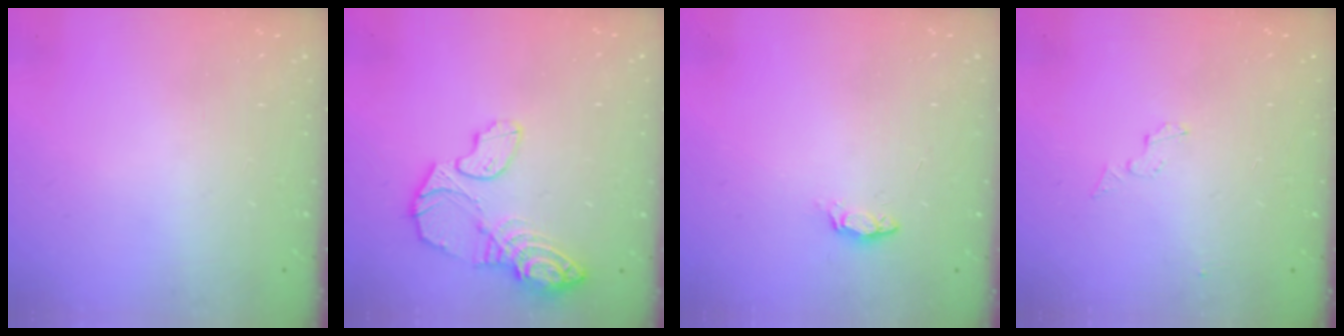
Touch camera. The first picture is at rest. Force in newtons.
{"total": 13.6, "press": 13.5, "slide": 1.1}
{"total": 3.2, "press": 3.2, "slide": 0.5}
{"total": 4.0, "press": 4.0, "slide": 0.4}